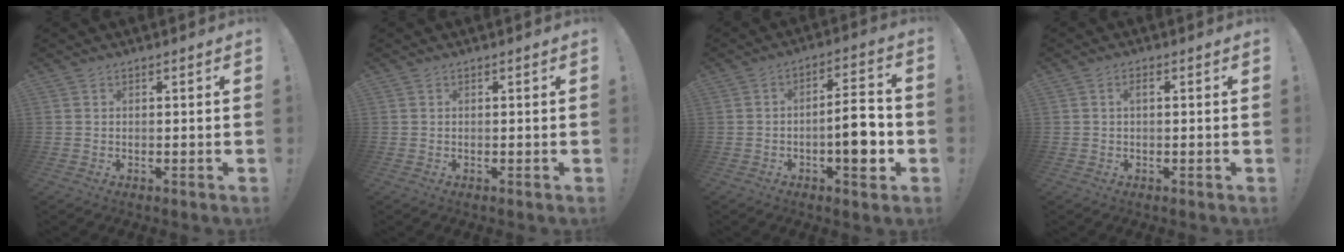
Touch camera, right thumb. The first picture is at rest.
{"total": 0.0}
{"total": 10.6, "force": [-2.6, 4.0, 9.5], "torque": [-0.116, 0.012, -0.047]}
{"total": 1.3, "force": [0.0, 0.5, 1.2], "torque": [-0.024, 0.006, -0.001]}